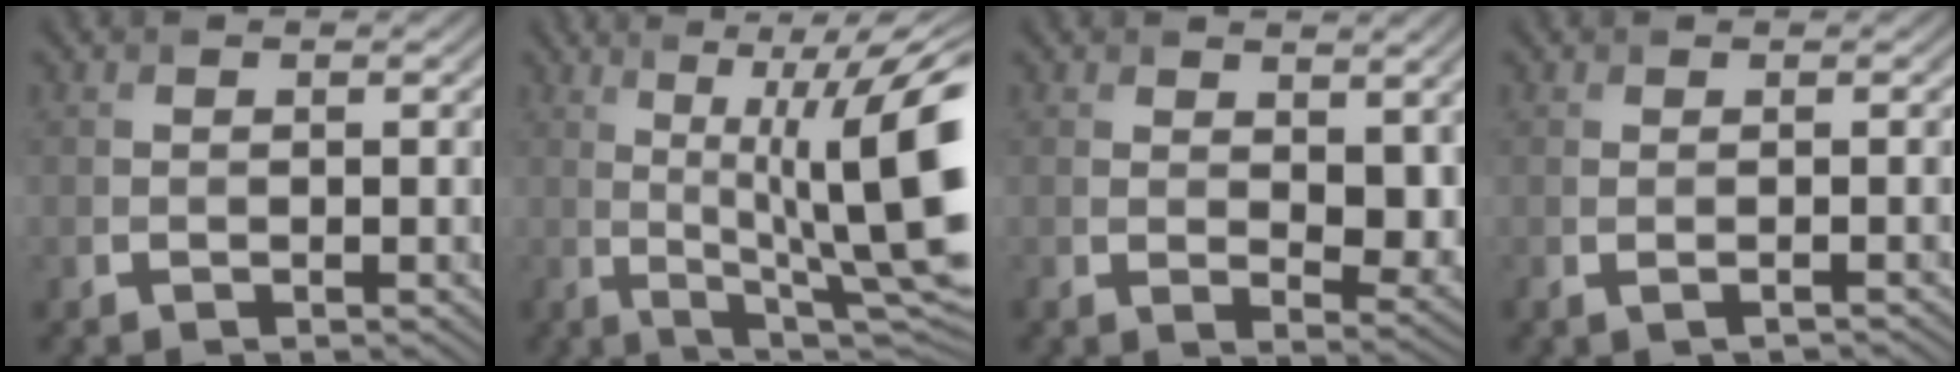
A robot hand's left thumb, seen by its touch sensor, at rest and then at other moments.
{"total": 15.6, "force": [0.9, 3.4, 15.2], "torque": [-0.206, 0.015, 0.031]}
{"total": 6.2, "force": [2.1, 3.2, 4.9], "torque": [-0.078, -0.012, 0.042]}
{"total": 0.7, "force": [0.0, -0.1, 0.7], "torque": [-0.008, 0.005, -0.004]}